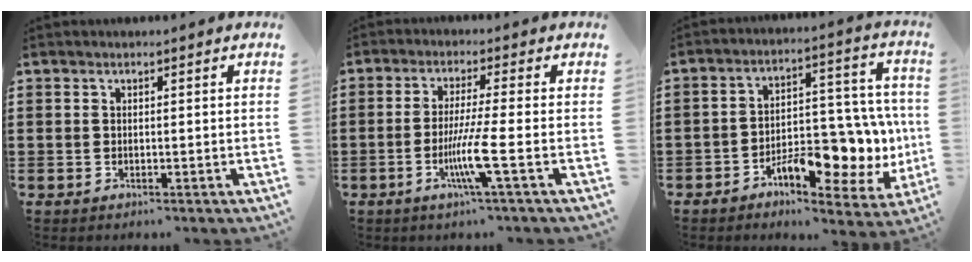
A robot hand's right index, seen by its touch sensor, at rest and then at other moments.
{"total": 7.0, "force": [-2.4, -0.4, 6.5], "torque": [-0.131, -0.022, -0.048]}
{"total": 10.9, "force": [-4.1, 5.7, 8.4], "torque": [-0.109, 0.005, -0.070]}